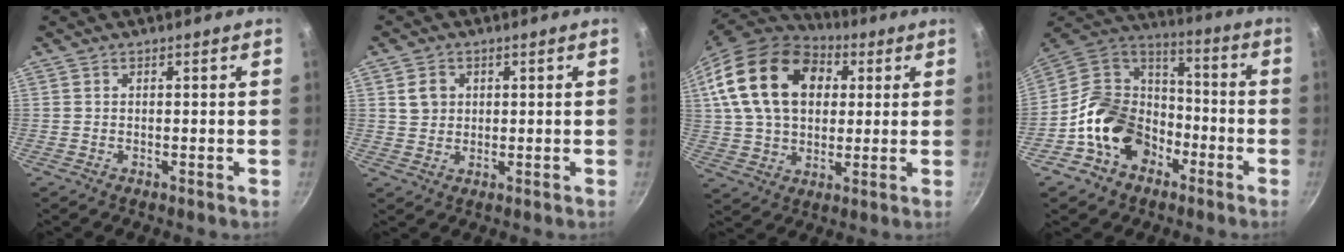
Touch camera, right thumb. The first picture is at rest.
{"total": 3.7, "force": [1.0, 3.2, 1.5], "torque": [-0.010, 0.003, 0.019]}
{"total": 21.9, "force": [6.3, 15.3, 14.4], "torque": [-0.234, 0.010, 0.109]}
{"total": 17.5, "force": [-7.1, 13.6, 8.5], "torque": [-0.108, 0.070, -0.132]}